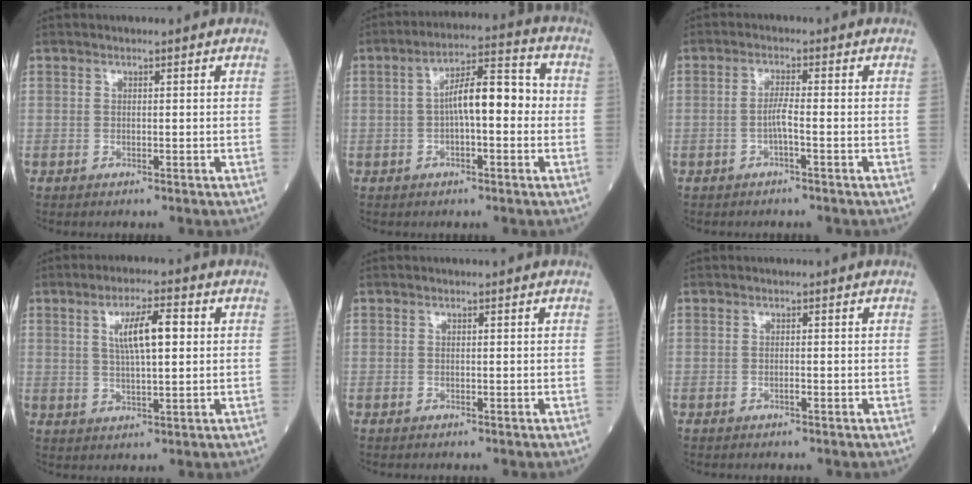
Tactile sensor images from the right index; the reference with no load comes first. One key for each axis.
{"total": 8.8, "fx": -0.2, "fy": 2.4, "fz": 8.4, "tx": -0.142, "ty": 0.035, "tz": -0.007}
{"total": 2.4, "fx": -0.9, "fy": -0.1, "fz": 2.2, "tx": -0.041, "ty": 0.001, "tz": -0.021}
{"total": 7.2, "fx": 1.8, "fy": 1.3, "fz": 6.9, "tx": -0.122, "ty": 0.010, "tz": 0.034}
{"total": 0.0}
{"total": 0.6, "fx": -0.3, "fy": 0.1, "fz": 0.5, "tx": -0.009, "ty": 0.001, "tz": -0.006}